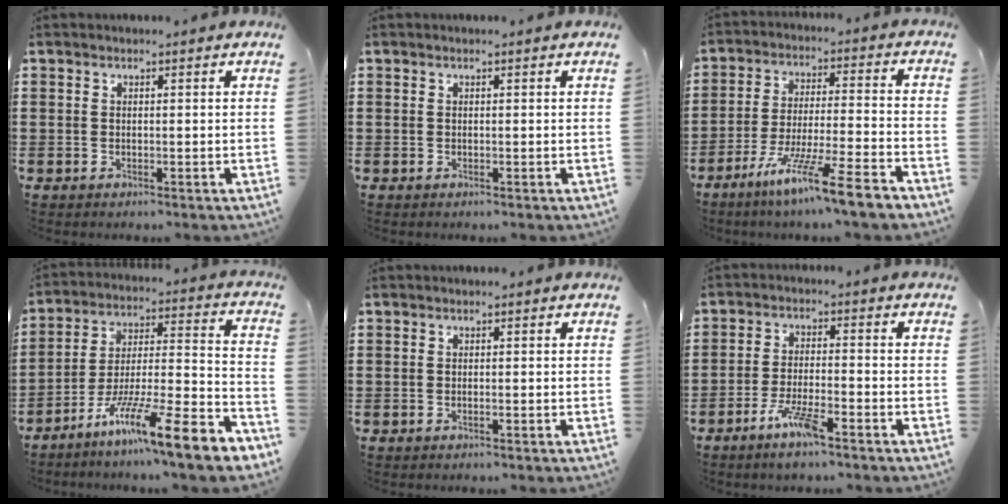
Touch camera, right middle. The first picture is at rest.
{"total": 0.0}
{"total": 11.0, "force": [-8.8, -0.2, 6.6], "torque": [-0.124, 0.003, -0.173]}
{"total": 13.0, "force": [-9.5, 0.5, 8.9], "torque": [-0.142, 0.008, -0.176]}
{"total": 0.7, "force": [-0.6, 0.1, 0.4], "torque": [-0.011, -0.002, -0.010]}
{"total": 5.7, "force": [-3.8, 0.8, 4.2], "torque": [-0.093, -0.006, -0.071]}